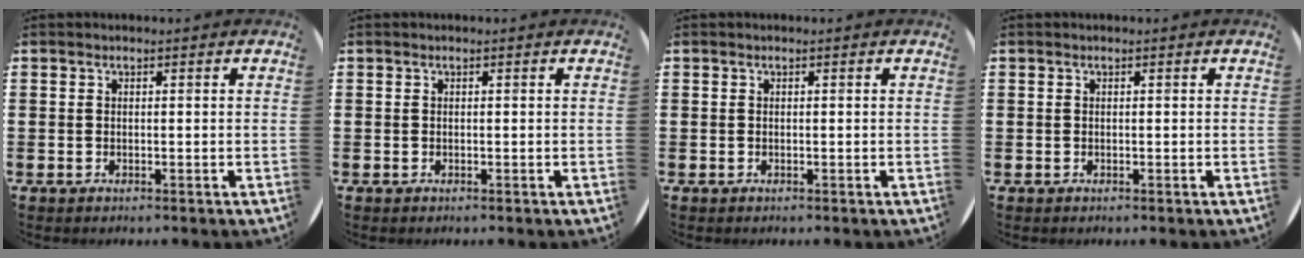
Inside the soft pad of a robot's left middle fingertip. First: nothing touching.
{"total": 0.0}
{"total": 0.0}
{"total": 0.0}